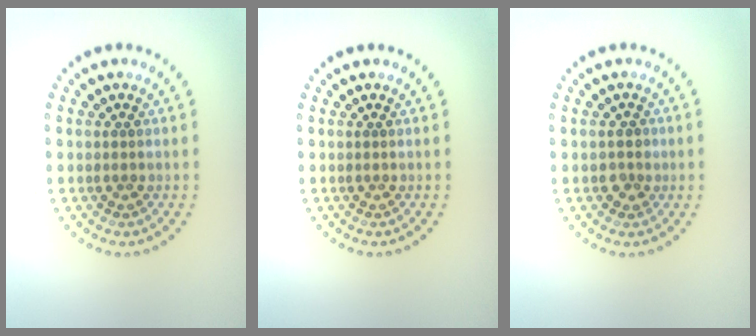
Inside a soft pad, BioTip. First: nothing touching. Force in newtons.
{"total": 0.0}
{"total": 1.4, "press": 1.2, "slide": 0.6}